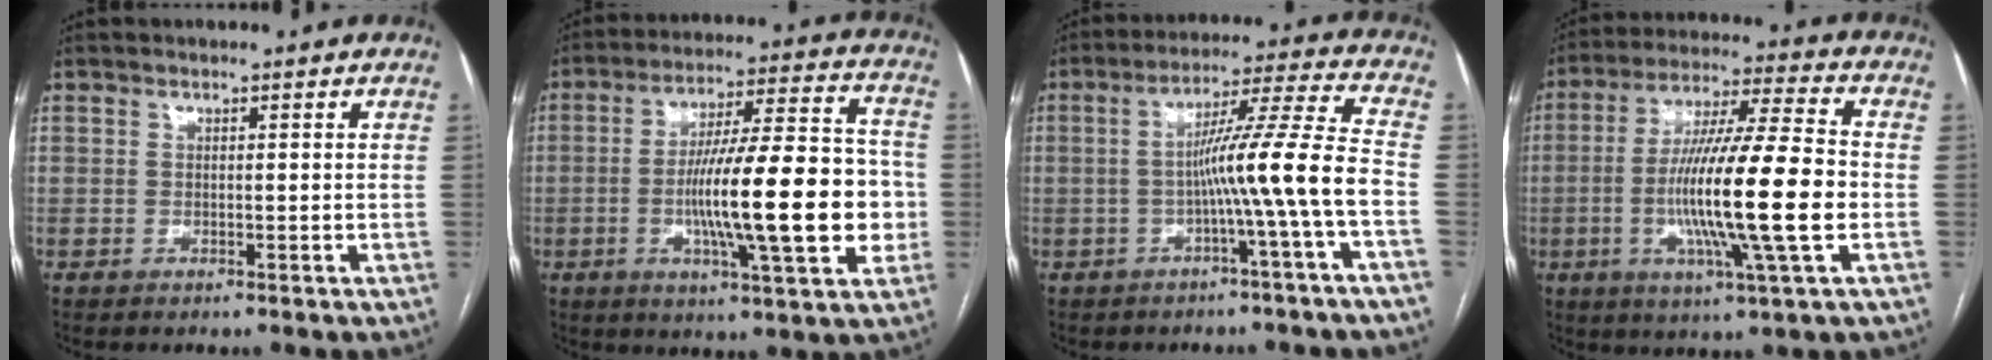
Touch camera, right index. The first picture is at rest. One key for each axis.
{"total": 19.8, "fx": -2.9, "fy": 3.1, "fz": 19.3, "tx": -0.304, "ty": 0.014, "tz": -0.043}
{"total": 11.2, "fx": -3.1, "fy": -2.2, "fz": 10.5, "tx": -0.170, "ty": 0.020, "tz": -0.050}
{"total": 17.9, "fx": -2.9, "fy": 0.3, "fz": 17.6, "tx": -0.319, "ty": -0.007, "tz": -0.057}